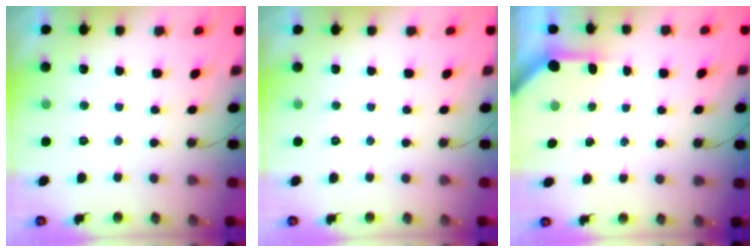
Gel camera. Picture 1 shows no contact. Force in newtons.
{"total": 0.0}
{"total": 3.3, "press": 3.3, "slide": 0.4}